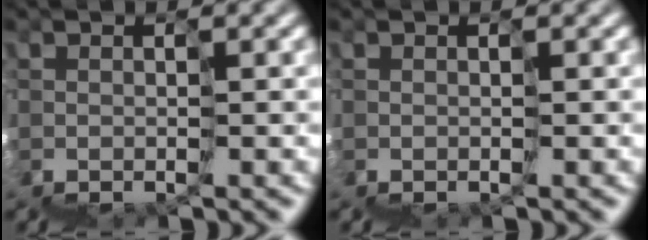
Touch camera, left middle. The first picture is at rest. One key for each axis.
{"total": 0.0}